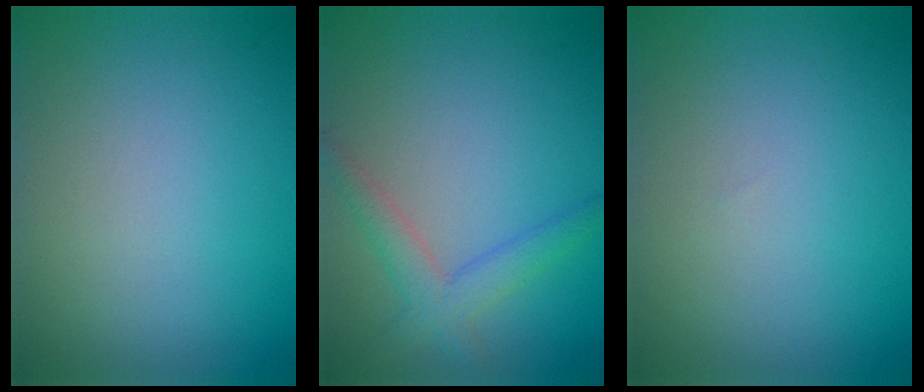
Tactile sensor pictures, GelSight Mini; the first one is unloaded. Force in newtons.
{"total": 3.0, "press": 3.0, "slide": 0.1}
{"total": 0.0}